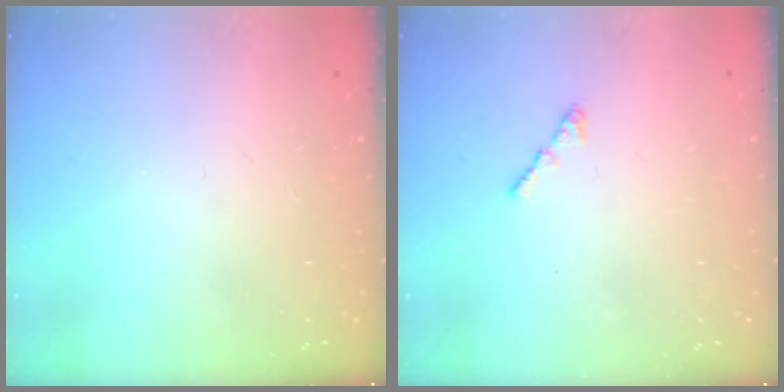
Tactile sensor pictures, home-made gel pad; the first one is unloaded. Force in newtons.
{"total": 1.2, "press": 1.1, "slide": 0.5}